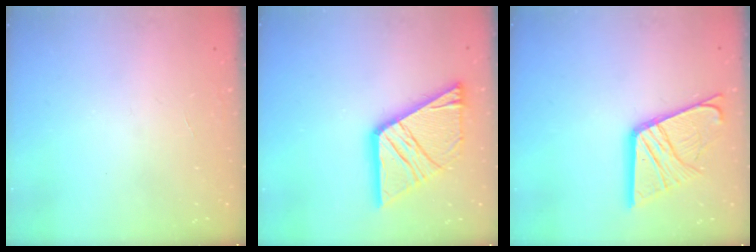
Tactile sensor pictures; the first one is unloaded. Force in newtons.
{"total": 19.0, "press": 19.0, "slide": 1.6}
{"total": 17.4, "press": 17.3, "slide": 1.8}